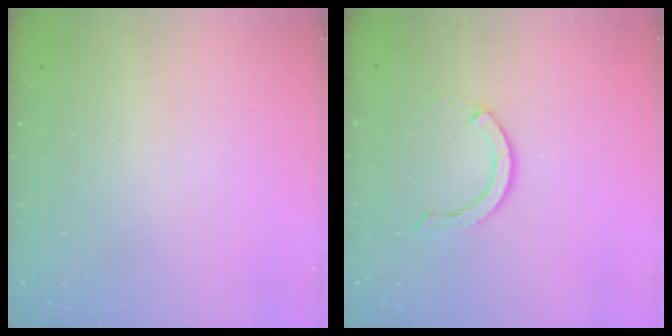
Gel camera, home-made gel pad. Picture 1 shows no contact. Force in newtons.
{"total": 3.9, "press": 3.8, "slide": 0.3}